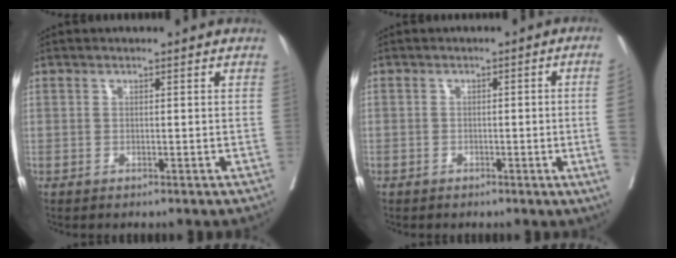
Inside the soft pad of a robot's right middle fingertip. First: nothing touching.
{"total": 4.2, "force": [-1.0, -0.8, 4.0], "torque": [-0.048, 0.000, -0.013]}